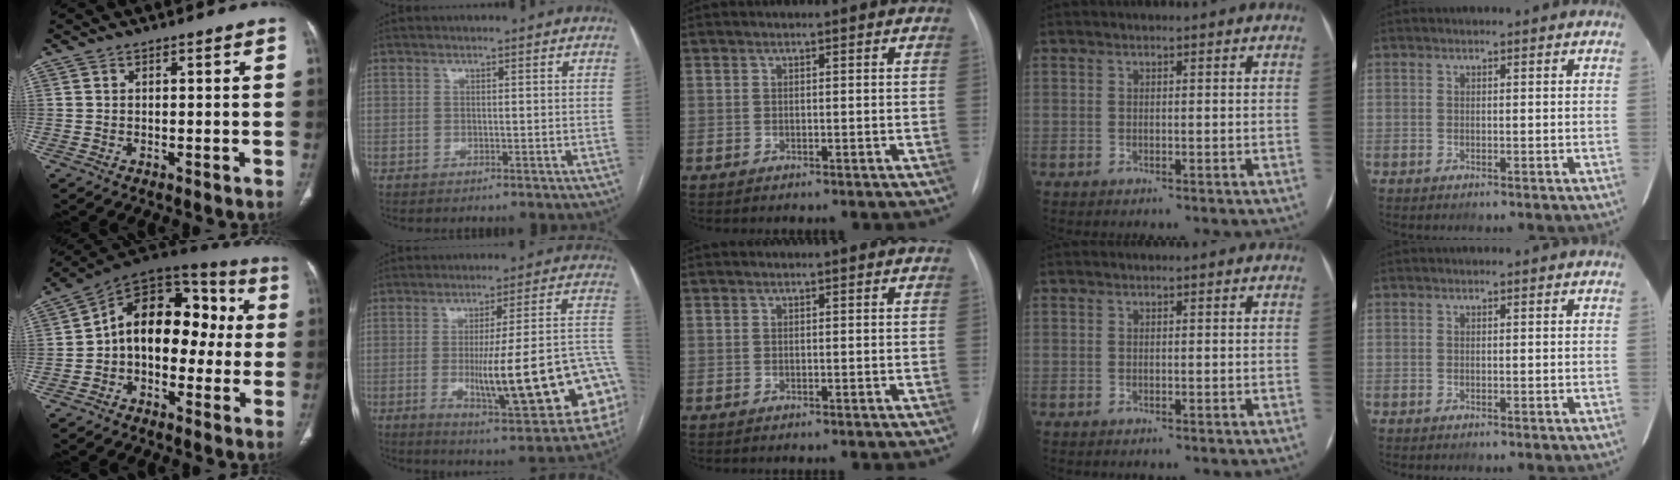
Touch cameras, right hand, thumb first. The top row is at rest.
{"thumb": {"total": 16.9, "force": [-0.2, 11.0, 12.7], "torque": [-0.145, 0.055, -0.018]}, "index": {"total": 20.8, "force": [-4.8, 2.7, 20.1], "torque": [-0.217, 0.015, -0.054]}}